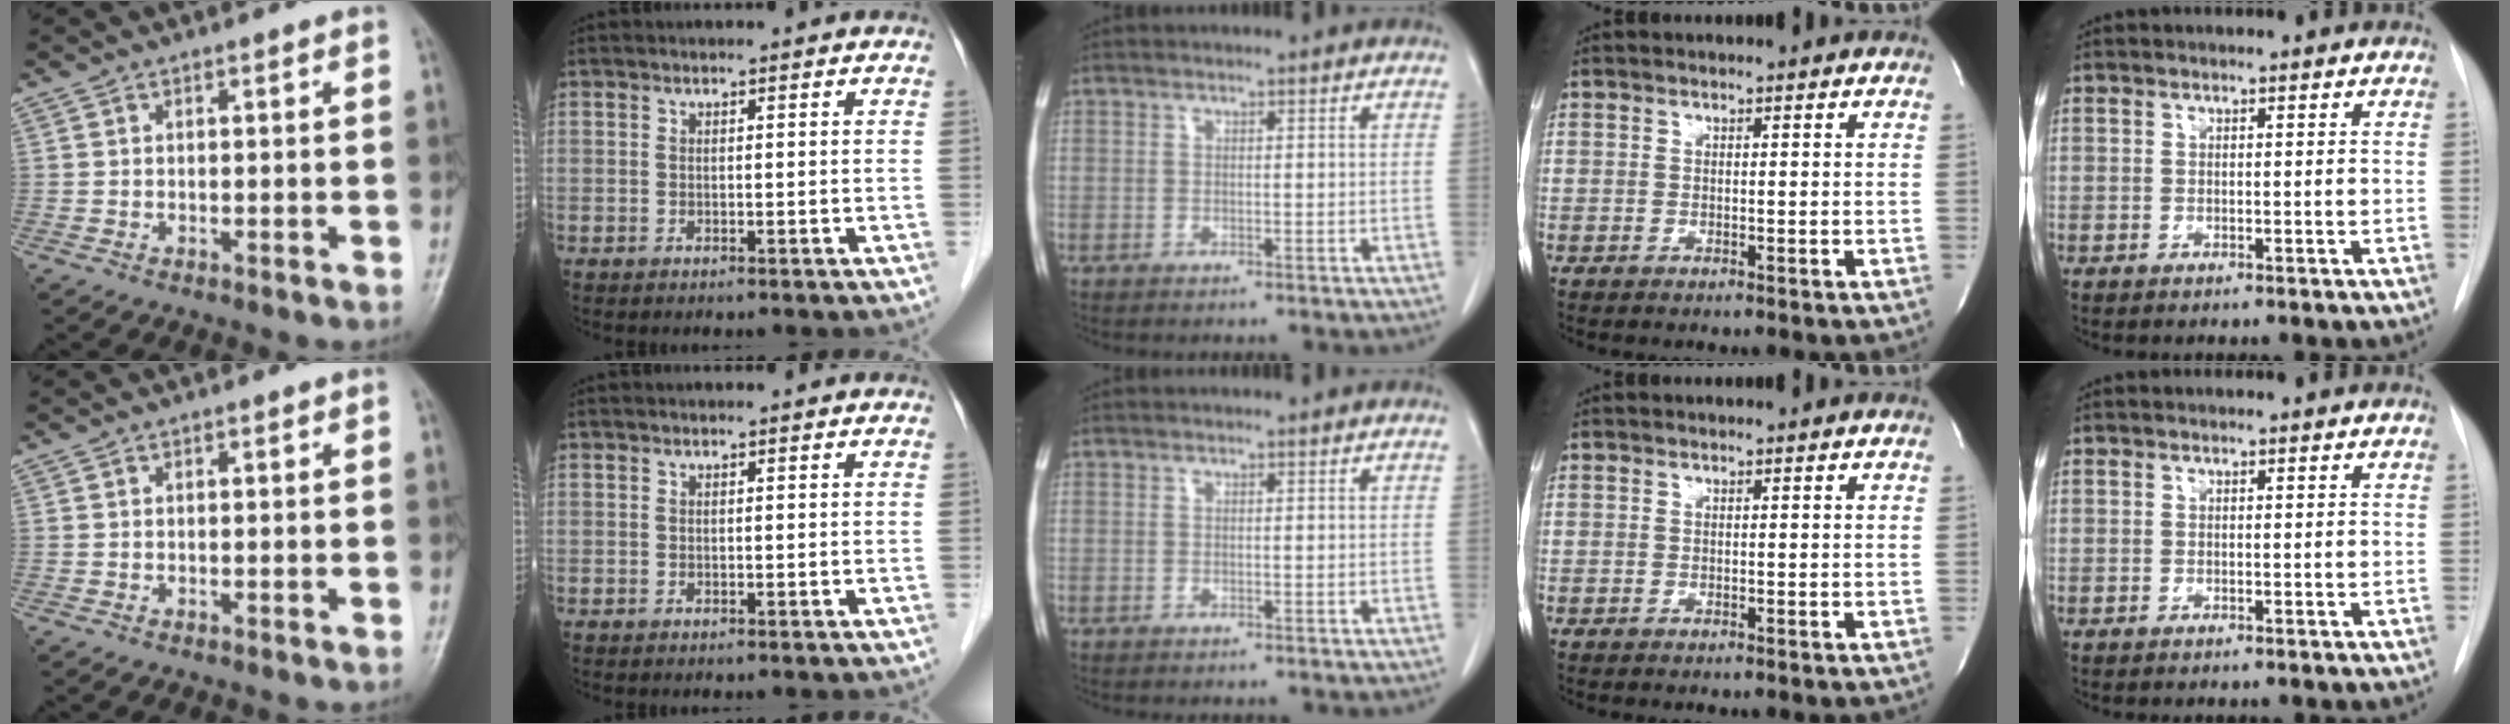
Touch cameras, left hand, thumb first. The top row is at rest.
{}